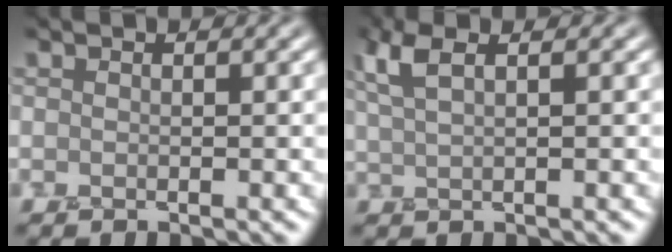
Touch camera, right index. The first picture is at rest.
{"total": 3.3, "force": [1.8, 1.1, 2.5], "torque": [-0.049, 0.010, 0.037]}